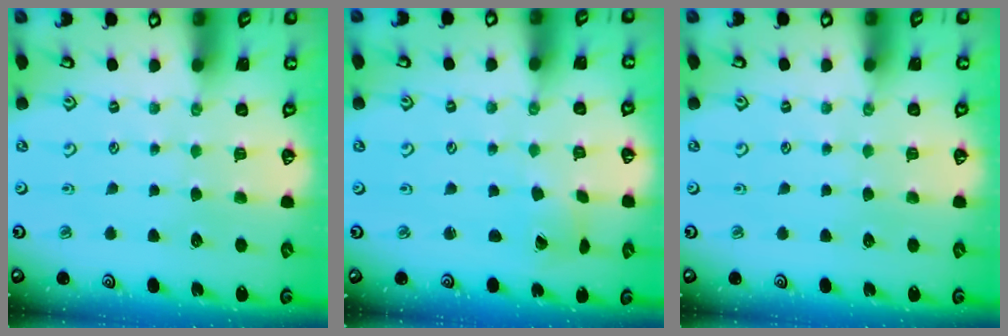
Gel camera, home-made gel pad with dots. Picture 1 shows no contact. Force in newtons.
{"total": 1.0, "press": 1.0, "slide": 0.1}
{"total": 0.0}